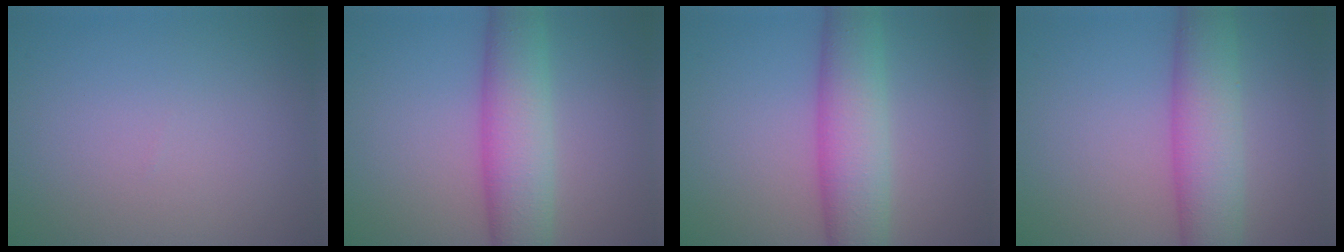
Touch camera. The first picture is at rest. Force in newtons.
{"total": 7.2, "press": 7.2, "slide": 0.2}
{"total": 7.2, "press": 7.2, "slide": 0.2}
{"total": 7.1, "press": 7.1, "slide": 0.2}